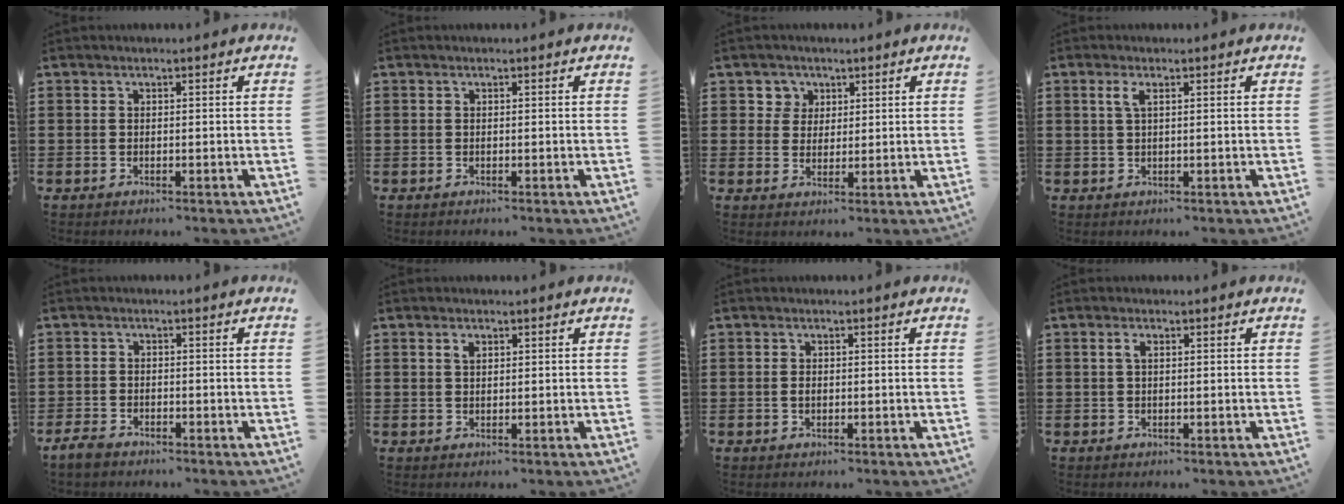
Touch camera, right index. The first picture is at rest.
{"total": 0.0}
{"total": 3.3, "force": [1.6, 2.9, 0.1], "torque": [-0.011, 0.009, 0.027]}
{"total": 1.9, "force": [0.7, 0.3, 1.7], "torque": [-0.036, 0.003, 0.010]}
{"total": 2.1, "force": [-1.9, 0.8, 0.6], "torque": [-0.021, 0.002, -0.040]}
{"total": 1.2, "force": [0.7, 0.6, 0.8], "torque": [-0.017, 0.004, 0.012]}
{"total": 0.9, "force": [-0.1, 0.5, 0.7], "torque": [-0.016, 0.002, -0.003]}
{"total": 1.2, "force": [0.3, 0.4, 1.1], "torque": [-0.023, 0.004, 0.003]}